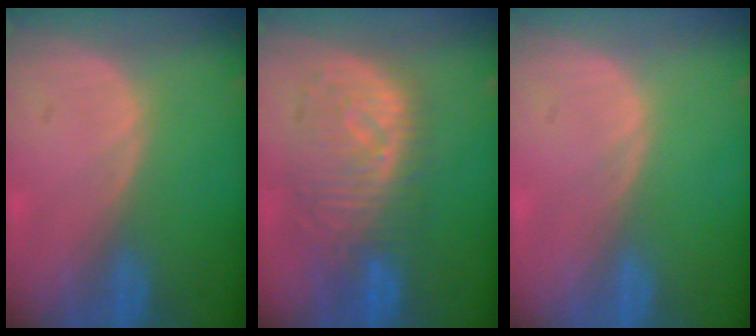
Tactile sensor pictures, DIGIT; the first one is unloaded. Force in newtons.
{"total": 9.8, "press": 9.0, "slide": 3.8}
{"total": 0.0}